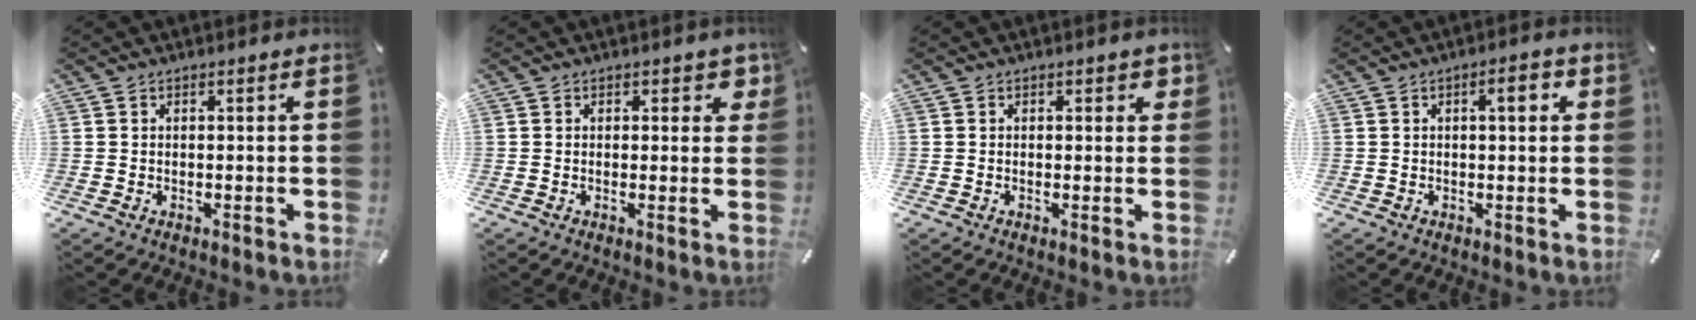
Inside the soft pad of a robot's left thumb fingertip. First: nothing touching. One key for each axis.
{"total": 2.8, "fx": 1.2, "fy": 1.7, "fz": 1.8, "tx": -0.008, "ty": -0.006, "tz": 0.013}
{"total": 1.5, "fx": 0.3, "fy": 0.9, "fz": 1.1, "tx": -0.005, "ty": -0.002, "tz": 0.001}
{"total": 4.4, "fx": 1.3, "fy": 1.4, "fz": 4.0, "tx": -0.056, "ty": -0.001, "tz": 0.013}